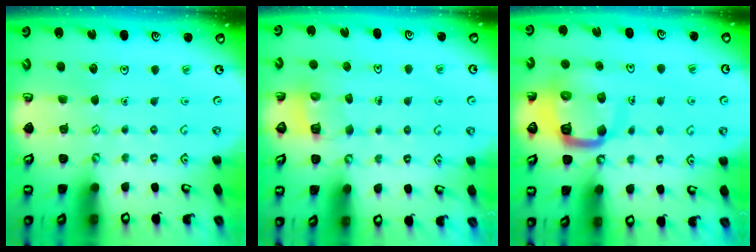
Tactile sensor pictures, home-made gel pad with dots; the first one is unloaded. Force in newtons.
{"total": 3.6, "press": 3.6, "slide": 0.2}
{"total": 12.1, "press": 12.0, "slide": 1.2}